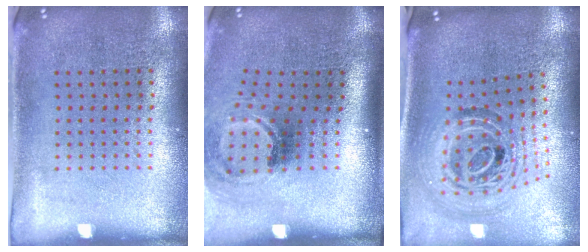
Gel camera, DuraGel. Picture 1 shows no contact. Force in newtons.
{"total": 2.0, "press": 1.2, "slide": 1.6}
{"total": 1.9, "press": 1.5, "slide": 1.0}